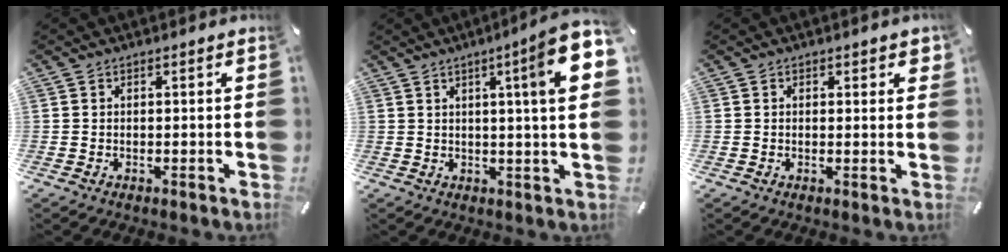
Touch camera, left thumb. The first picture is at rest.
{"total": 13.4, "force": [5.1, 0.9, 12.4], "torque": [-0.186, -0.027, 0.071]}
{"total": 1.2, "force": [0.4, 0.7, 0.9], "torque": [-0.002, -0.002, 0.003]}